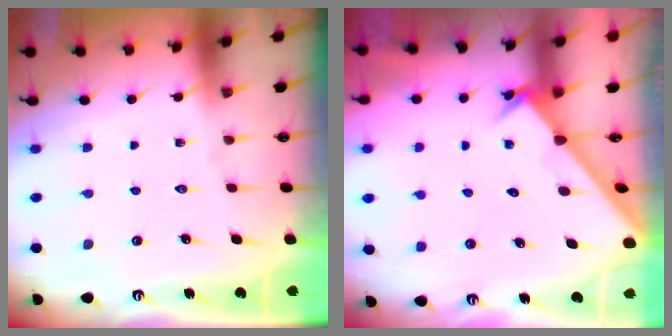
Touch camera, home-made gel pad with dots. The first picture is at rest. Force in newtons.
{"total": 2.1, "press": 2.1, "slide": 0.2}